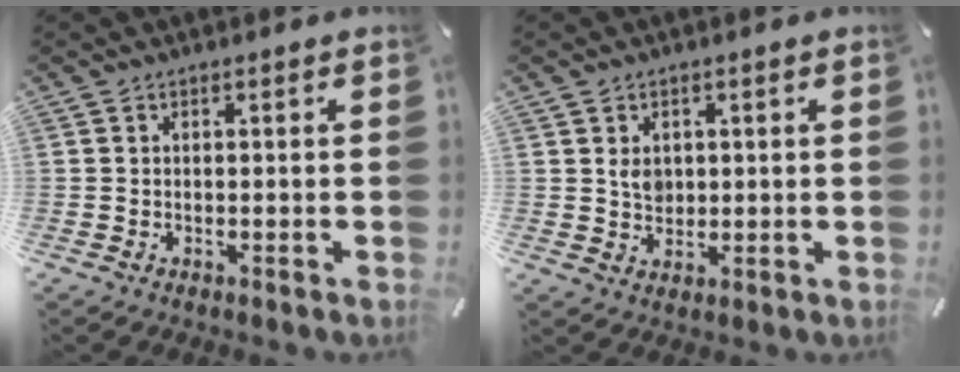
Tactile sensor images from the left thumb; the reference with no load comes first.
{"total": 3.5, "force": [0.9, 3.1, 1.5], "torque": [-0.019, -0.001, 0.013]}